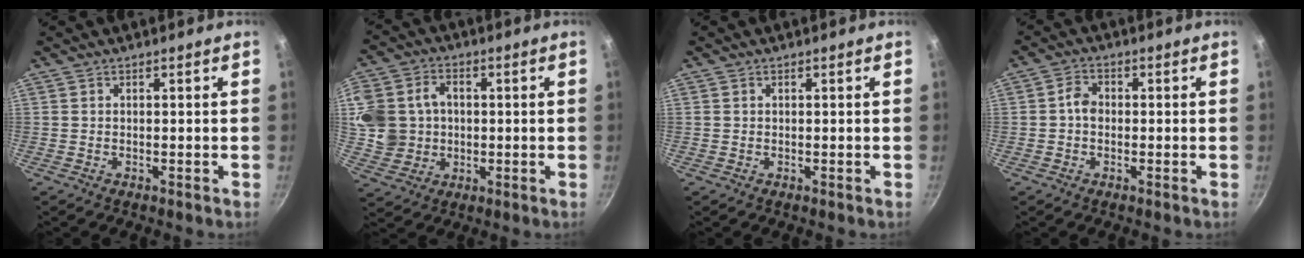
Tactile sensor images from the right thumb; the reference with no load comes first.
{"total": 14.5, "force": [1.4, 12.7, 6.9], "torque": [-0.142, 0.022, 0.032]}
{"total": 0.0}
{"total": 3.0, "force": [-0.3, 2.4, 1.8], "torque": [-0.024, 0.013, -0.011]}